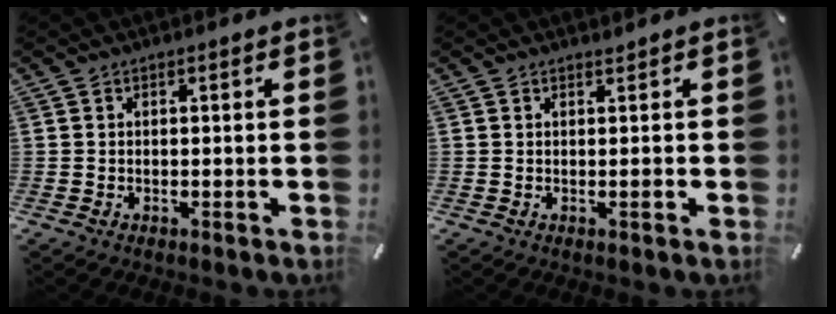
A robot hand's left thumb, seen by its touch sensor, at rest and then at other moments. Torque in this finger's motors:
{"motor_torque": [-0.06, -0.01, 0.04, -0.07, 0.00]}